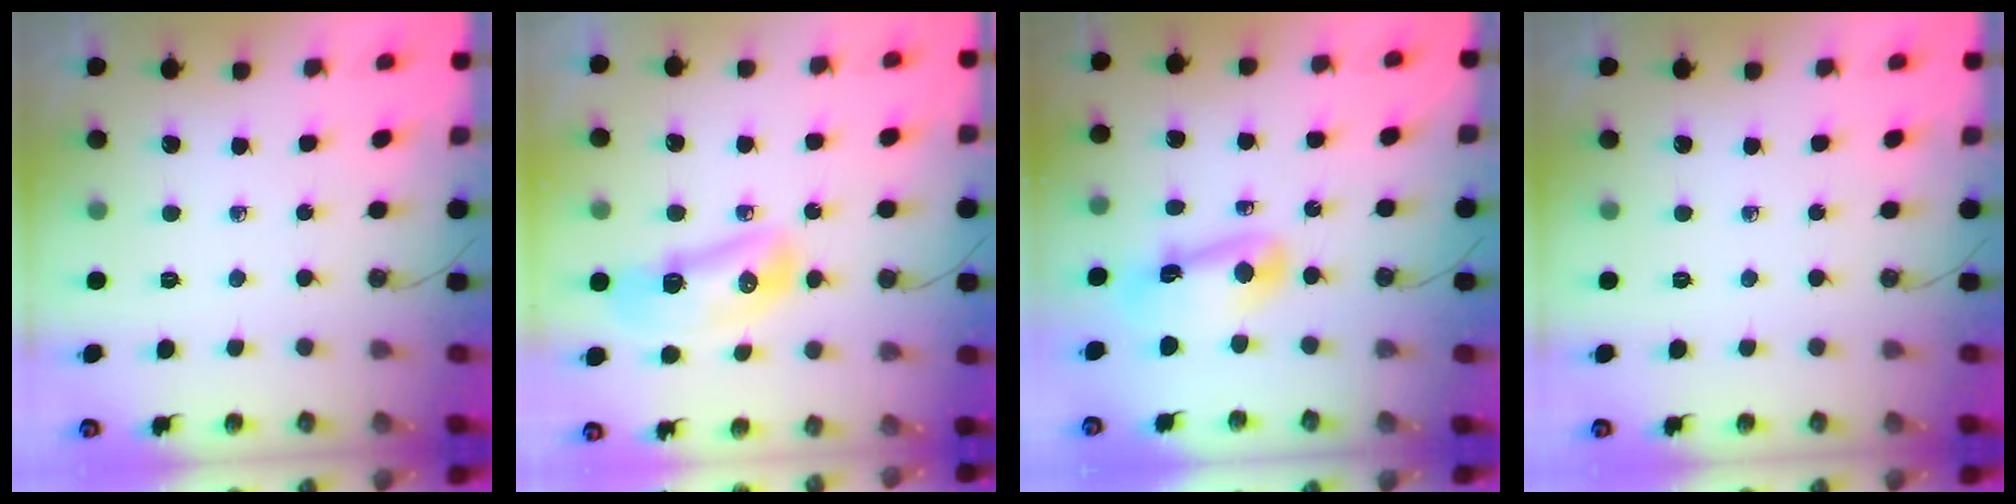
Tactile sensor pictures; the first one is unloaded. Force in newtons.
{"total": 10.5, "press": 10.5, "slide": 1.1}
{"total": 10.5, "press": 10.4, "slide": 1.3}
{"total": 0.0}